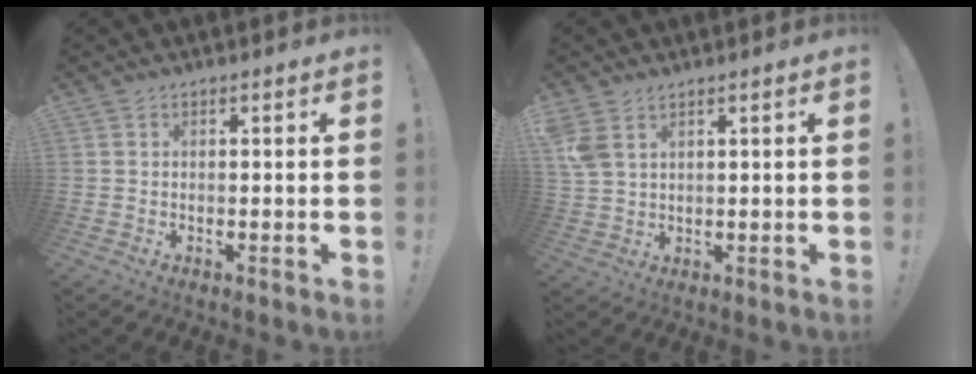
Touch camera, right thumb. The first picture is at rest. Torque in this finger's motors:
{"motor_torque": [0.23, 0.14, 0.85, 0.39, 0.03]}